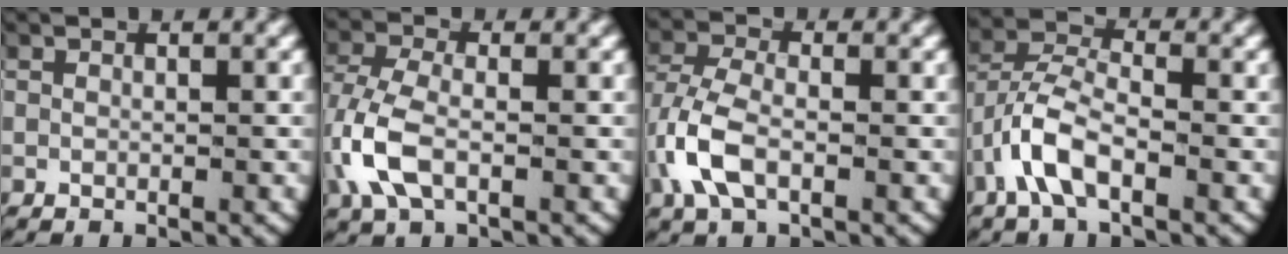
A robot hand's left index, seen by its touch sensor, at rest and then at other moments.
{"total": 5.1, "force": [-1.0, 3.3, 3.8], "torque": [-0.115, -0.022, -0.007]}
{"total": 4.5, "force": [-0.9, 2.8, 3.4], "torque": [-0.093, -0.013, -0.013]}
{"total": 3.8, "force": [-1.3, 2.1, 2.9], "torque": [-0.073, -0.004, -0.026]}